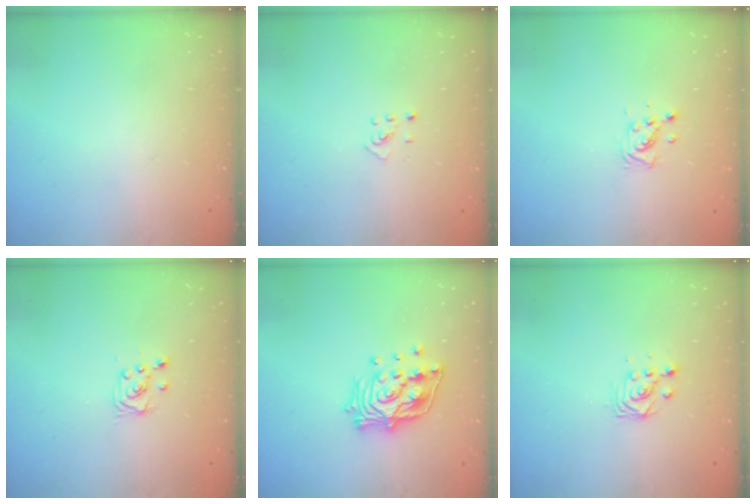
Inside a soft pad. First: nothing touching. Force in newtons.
{"total": 2.7, "press": 2.6, "slide": 0.6}
{"total": 5.1, "press": 4.9, "slide": 1.3}
{"total": 3.8, "press": 3.8, "slide": 0.3}
{"total": 16.0, "press": 15.9, "slide": 2.3}
{"total": 2.9, "press": 2.9, "slide": 0.4}